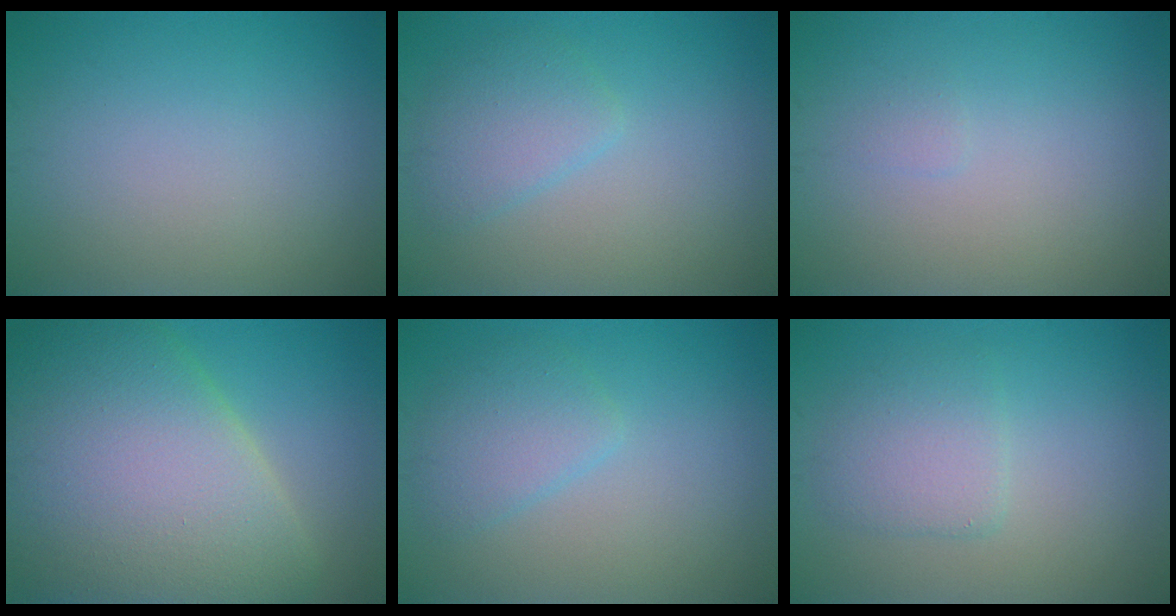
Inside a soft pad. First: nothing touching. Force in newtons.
{"total": 2.7, "press": 2.7, "slide": 0.2}
{"total": 0.5, "press": 0.5, "slide": 0.0}
{"total": 14.5, "press": 14.4, "slide": 0.8}
{"total": 2.7, "press": 2.7, "slide": 0.2}
{"total": 2.9, "press": 2.9, "slide": 0.3}